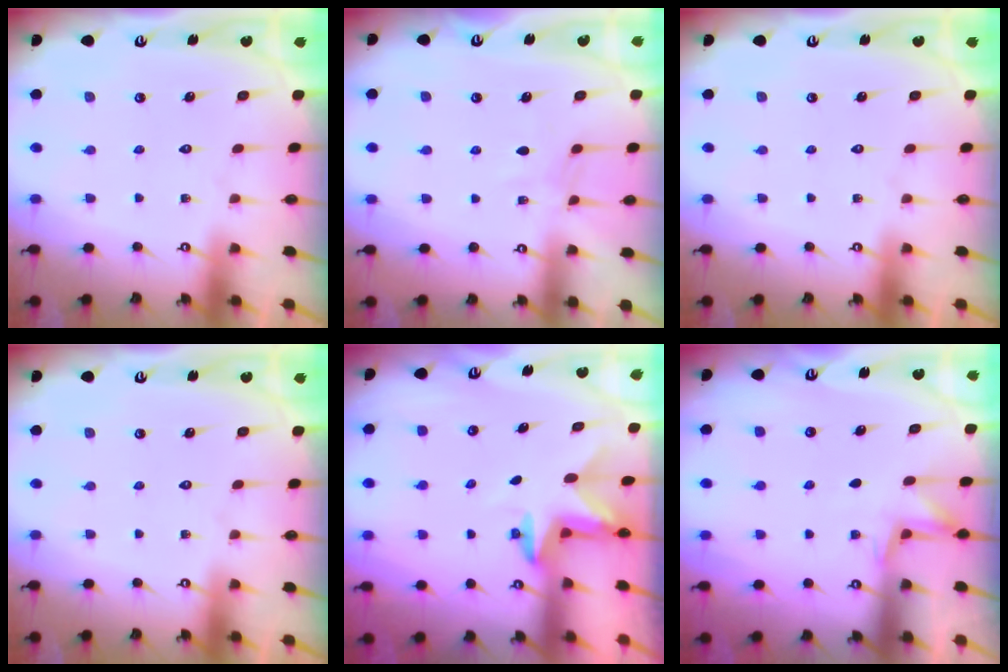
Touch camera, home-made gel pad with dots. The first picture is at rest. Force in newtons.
{"total": 5.4, "press": 5.4, "slide": 0.6}
{"total": 0.0}
{"total": 0.0}
{"total": 2.5, "press": 2.5, "slide": 0.4}
{"total": 3.9, "press": 3.9, "slide": 0.4}